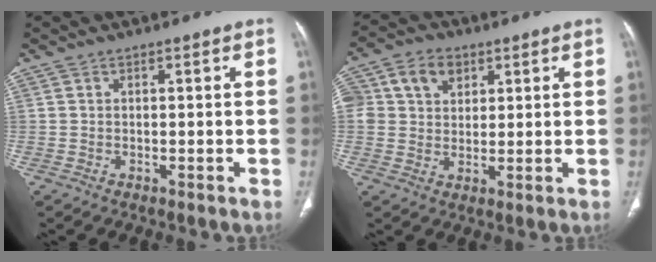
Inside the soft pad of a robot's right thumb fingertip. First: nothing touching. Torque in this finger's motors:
{"motor_torque": [-0.89, 2.10, 2.03, 0.73, 0.30]}